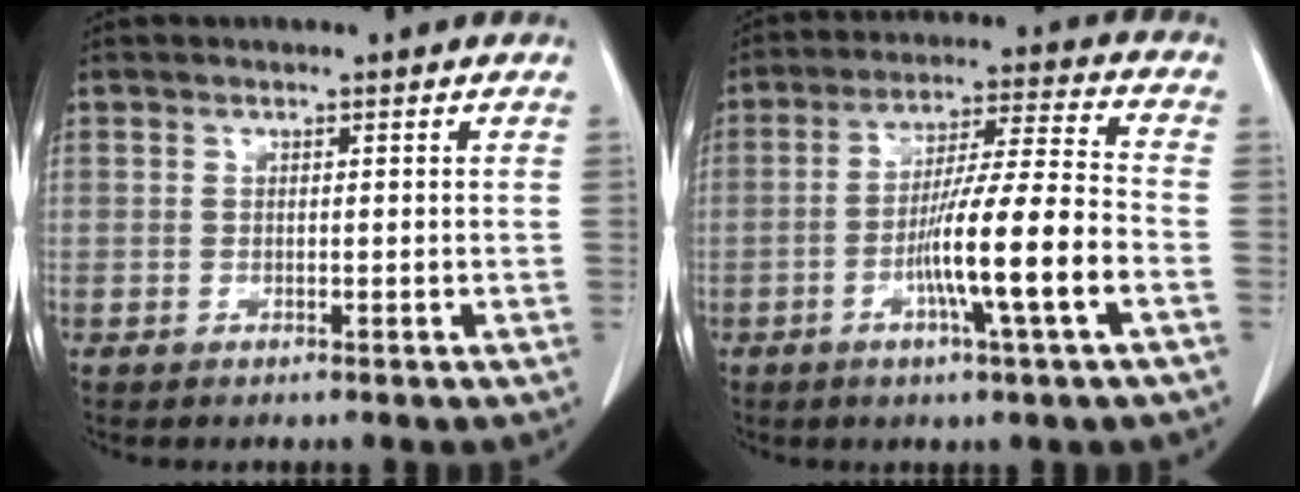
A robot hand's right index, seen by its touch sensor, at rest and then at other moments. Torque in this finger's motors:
{"motor_torque": [1.79, -0.35, 1.02, 0.21]}